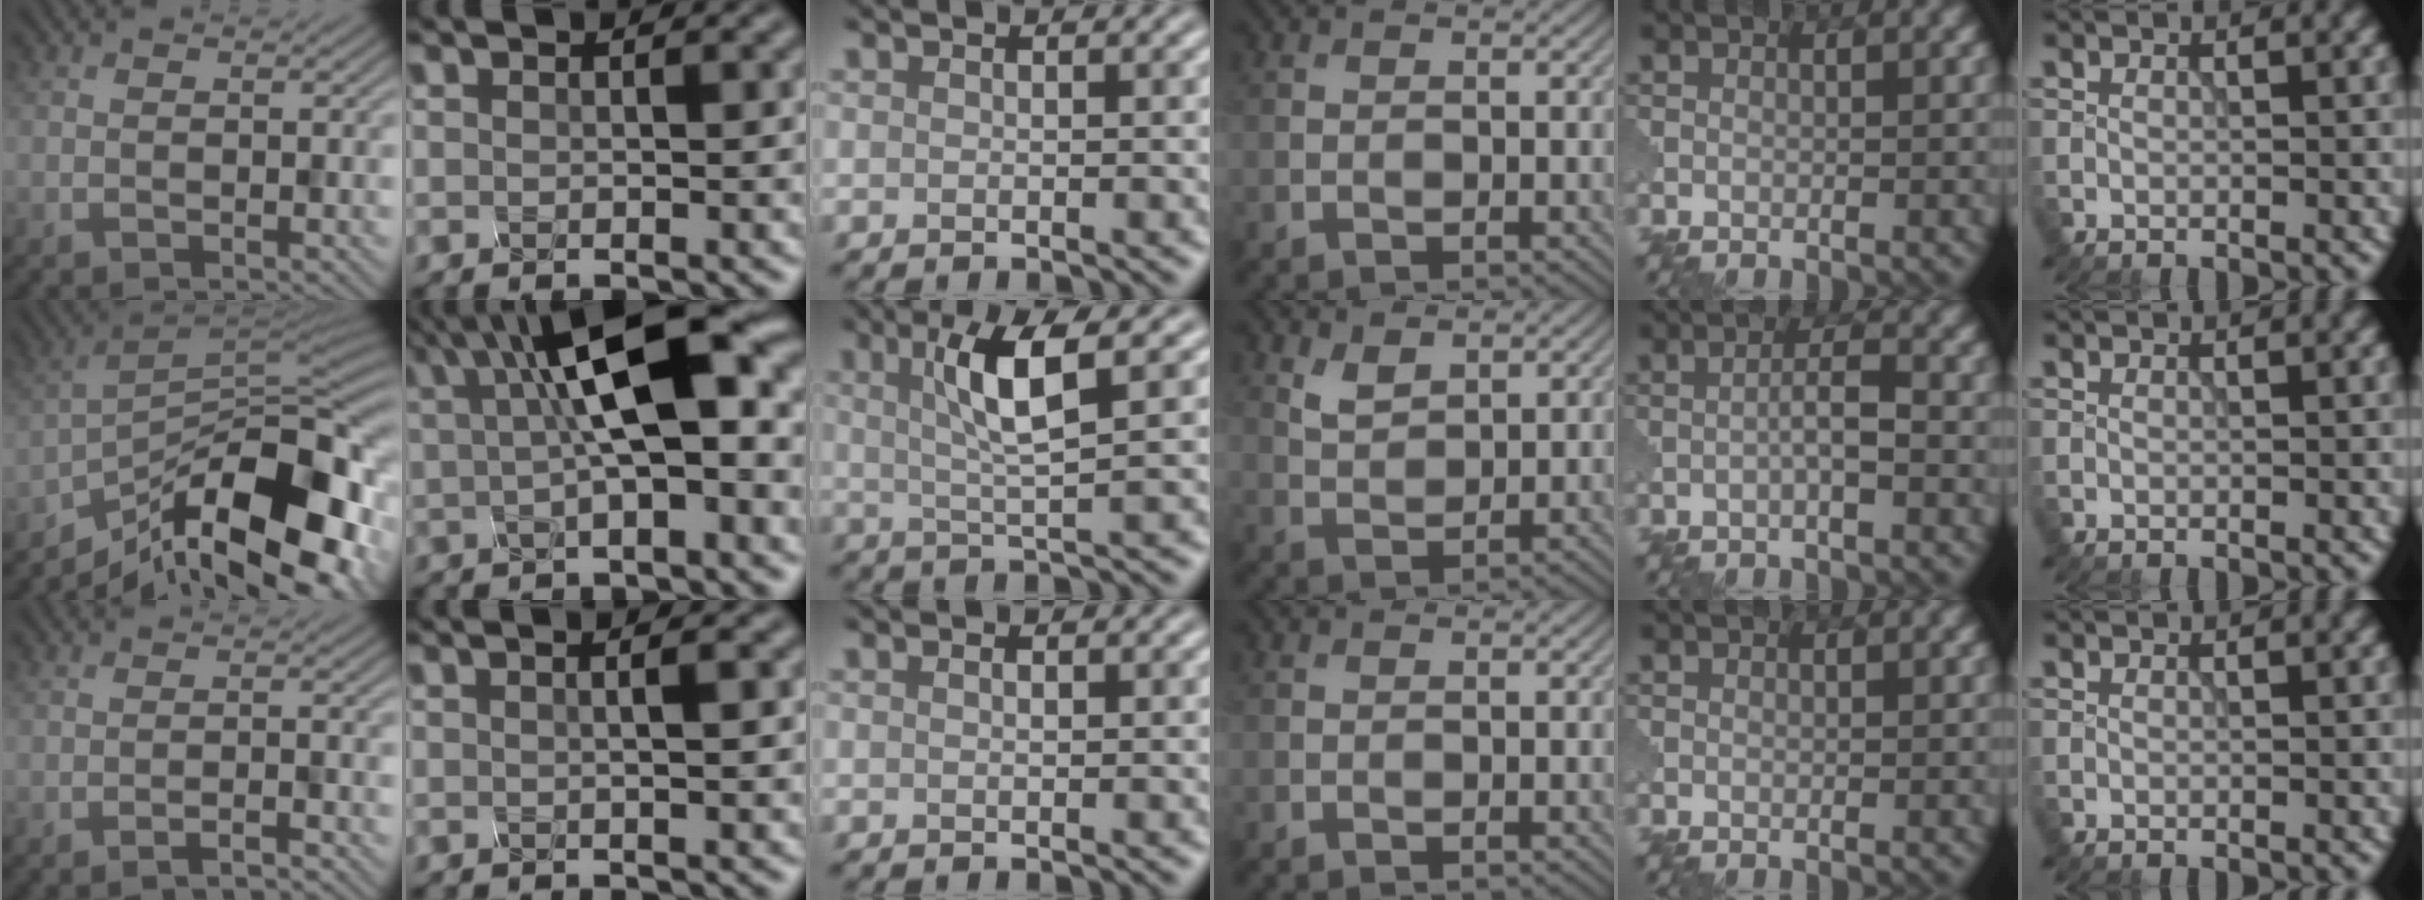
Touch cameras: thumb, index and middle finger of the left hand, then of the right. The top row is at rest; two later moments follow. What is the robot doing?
{"motion": "assemble", "object": "glue stick"}